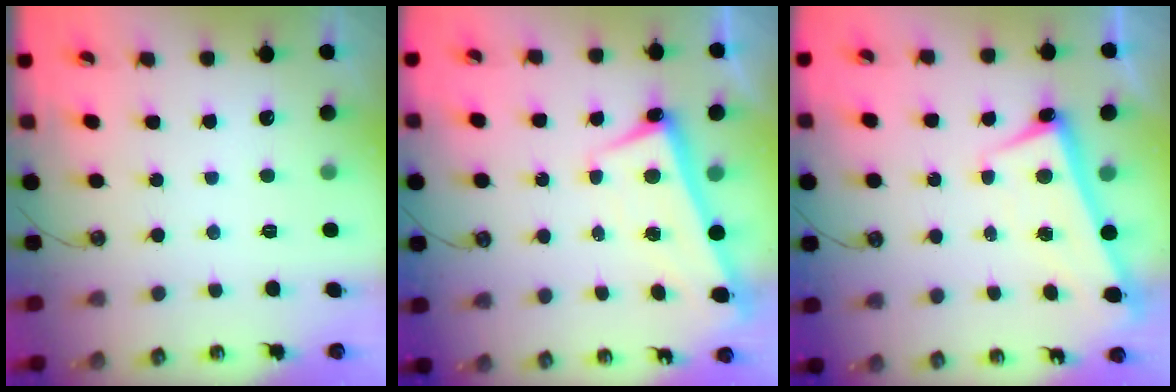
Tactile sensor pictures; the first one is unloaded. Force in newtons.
{"total": 2.6, "press": 2.4, "slide": 0.8}
{"total": 2.6, "press": 2.5, "slide": 0.6}